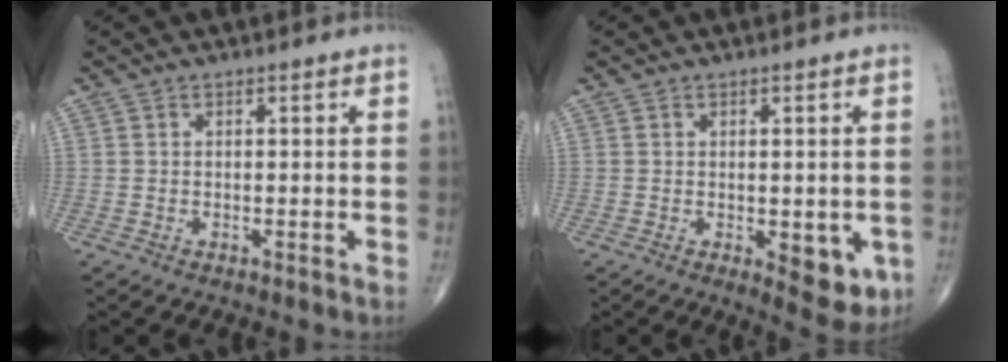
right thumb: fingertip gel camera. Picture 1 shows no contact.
{"total": 7.5, "force": [-1.9, 3.4, 6.4], "torque": [-0.055, -0.012, -0.015]}